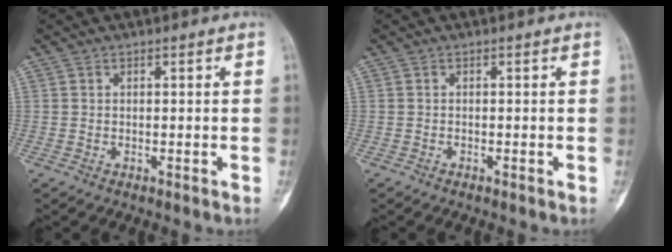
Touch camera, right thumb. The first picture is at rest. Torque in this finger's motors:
{"motor_torque": [0.15, 0.05, -0.04, -0.12, -0.11]}